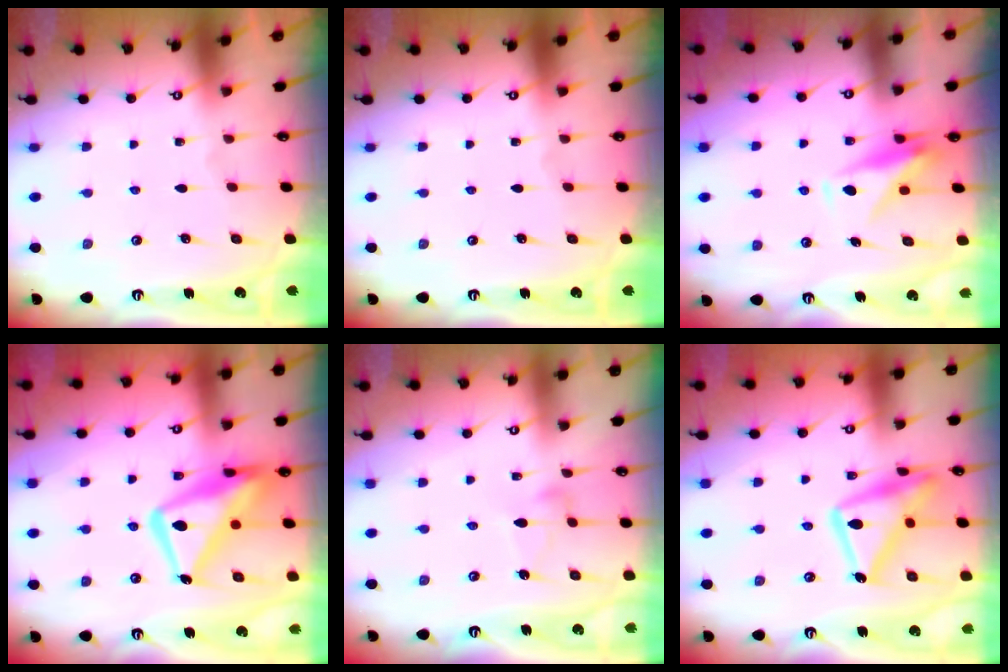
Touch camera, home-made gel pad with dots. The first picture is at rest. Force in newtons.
{"total": 0.0}
{"total": 9.5, "press": 9.5, "slide": 0.3}
{"total": 17.3, "press": 17.2, "slide": 1.9}
{"total": 3.5, "press": 3.5, "slide": 0.1}
{"total": 19.3, "press": 19.2, "slide": 1.5}